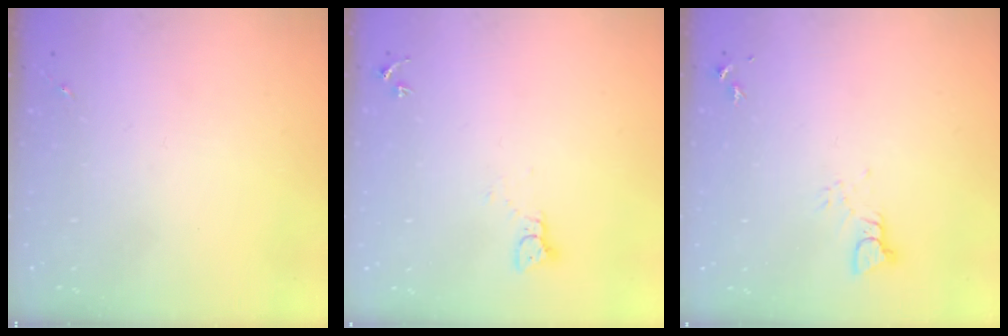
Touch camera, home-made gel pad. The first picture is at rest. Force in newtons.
{"total": 3.3, "press": 3.3, "slide": 0.1}
{"total": 3.1, "press": 3.1, "slide": 0.3}